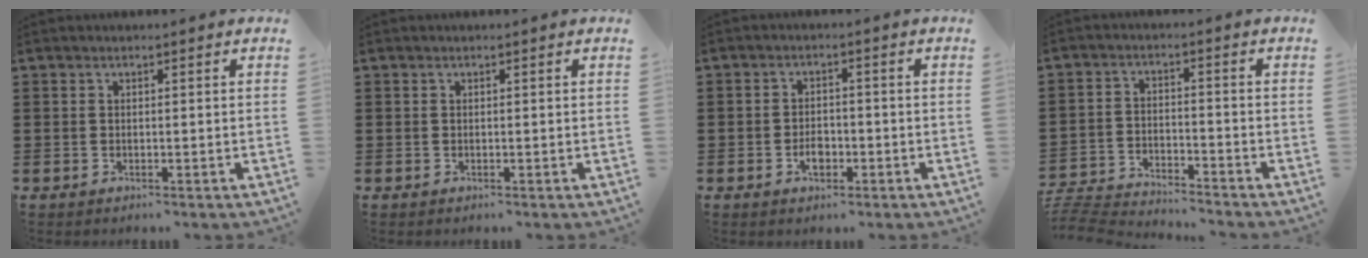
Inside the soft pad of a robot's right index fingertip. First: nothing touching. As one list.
[{"total": 0.0}, {"total": 2.8, "force": [-1.2, 1.7, 1.9], "torque": [-0.038, -0.002, -0.021]}, {"total": 4.5, "force": [-4.5, 0.1, 0.4], "torque": [-0.026, -0.005, -0.098]}]